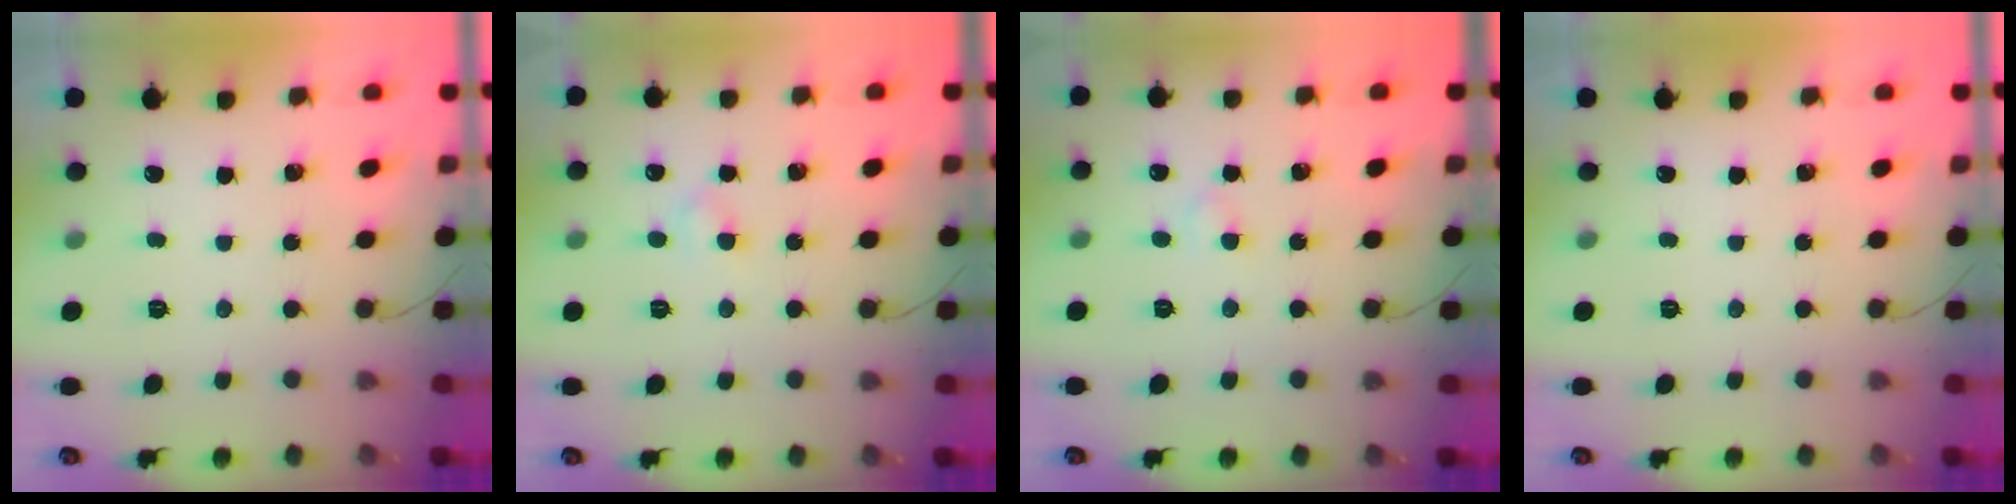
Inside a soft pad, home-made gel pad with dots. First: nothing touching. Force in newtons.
{"total": 2.5, "press": 2.3, "slide": 0.9}
{"total": 2.3, "press": 2.1, "slide": 1.0}
{"total": 0.0}